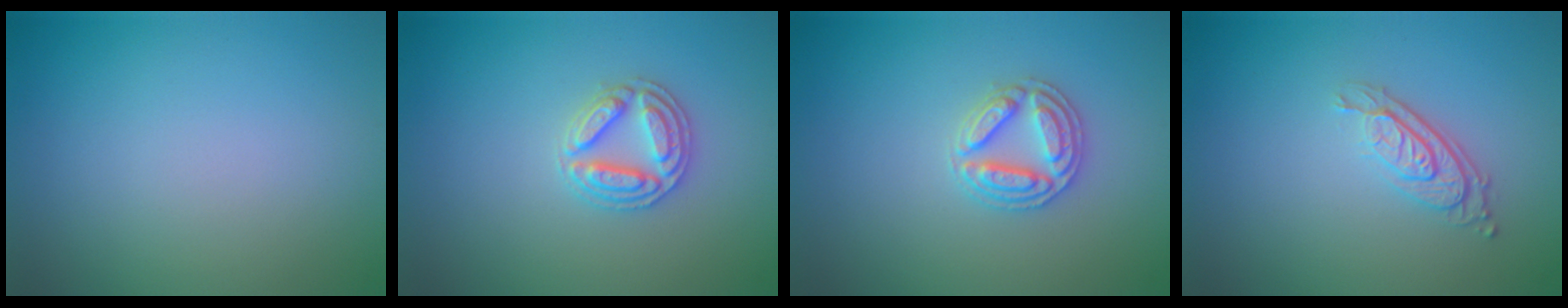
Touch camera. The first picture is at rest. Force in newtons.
{"total": 2.9, "press": 2.9, "slide": 0.2}
{"total": 2.9, "press": 2.9, "slide": 0.2}
{"total": 3.0, "press": 2.2, "slide": 2.0}